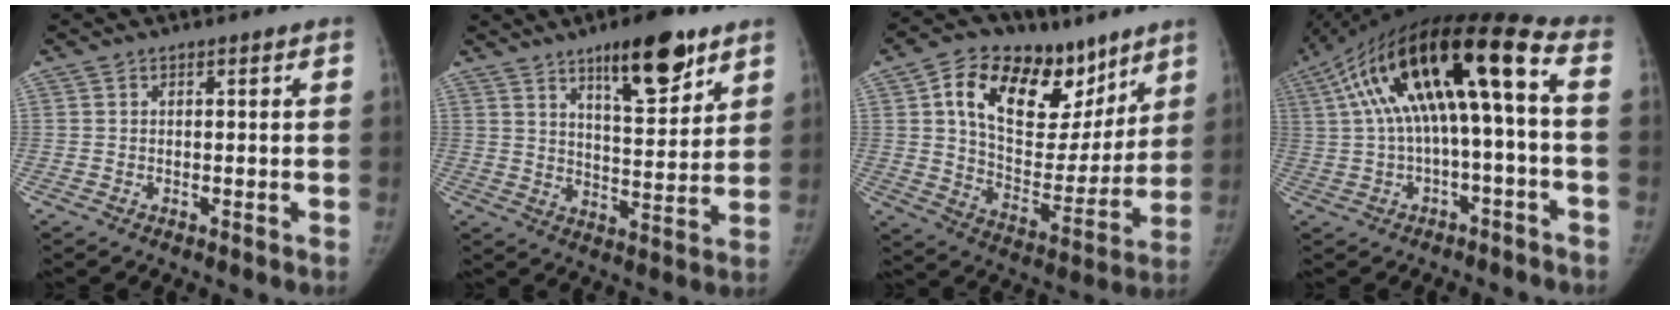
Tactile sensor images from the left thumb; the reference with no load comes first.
{"total": 13.4, "force": [8.4, 4.2, 9.5], "torque": [-0.113, -0.050, 0.132]}
{"total": 24.5, "force": [12.3, 14.3, 15.6], "torque": [-0.199, -0.028, 0.206]}
{"total": 19.9, "force": [2.2, 5.7, 18.9], "torque": [-0.350, 0.070, 0.039]}